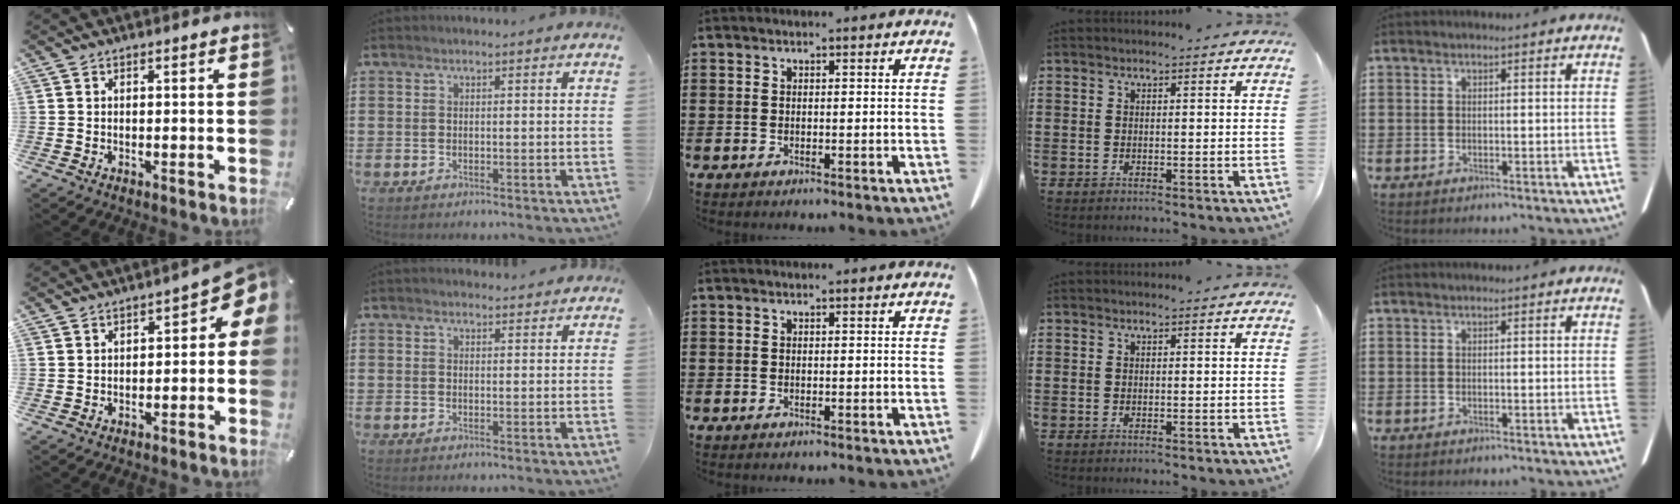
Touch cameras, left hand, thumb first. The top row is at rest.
{"thumb": {"total": 5.1, "force": [0.3, 3.2, 4.0], "torque": [-0.055, -0.007, -0.003]}, "index": {"total": 1.6, "force": [1.5, 0.3, -0.1], "torque": [-0.002, 0.003, 0.031]}}